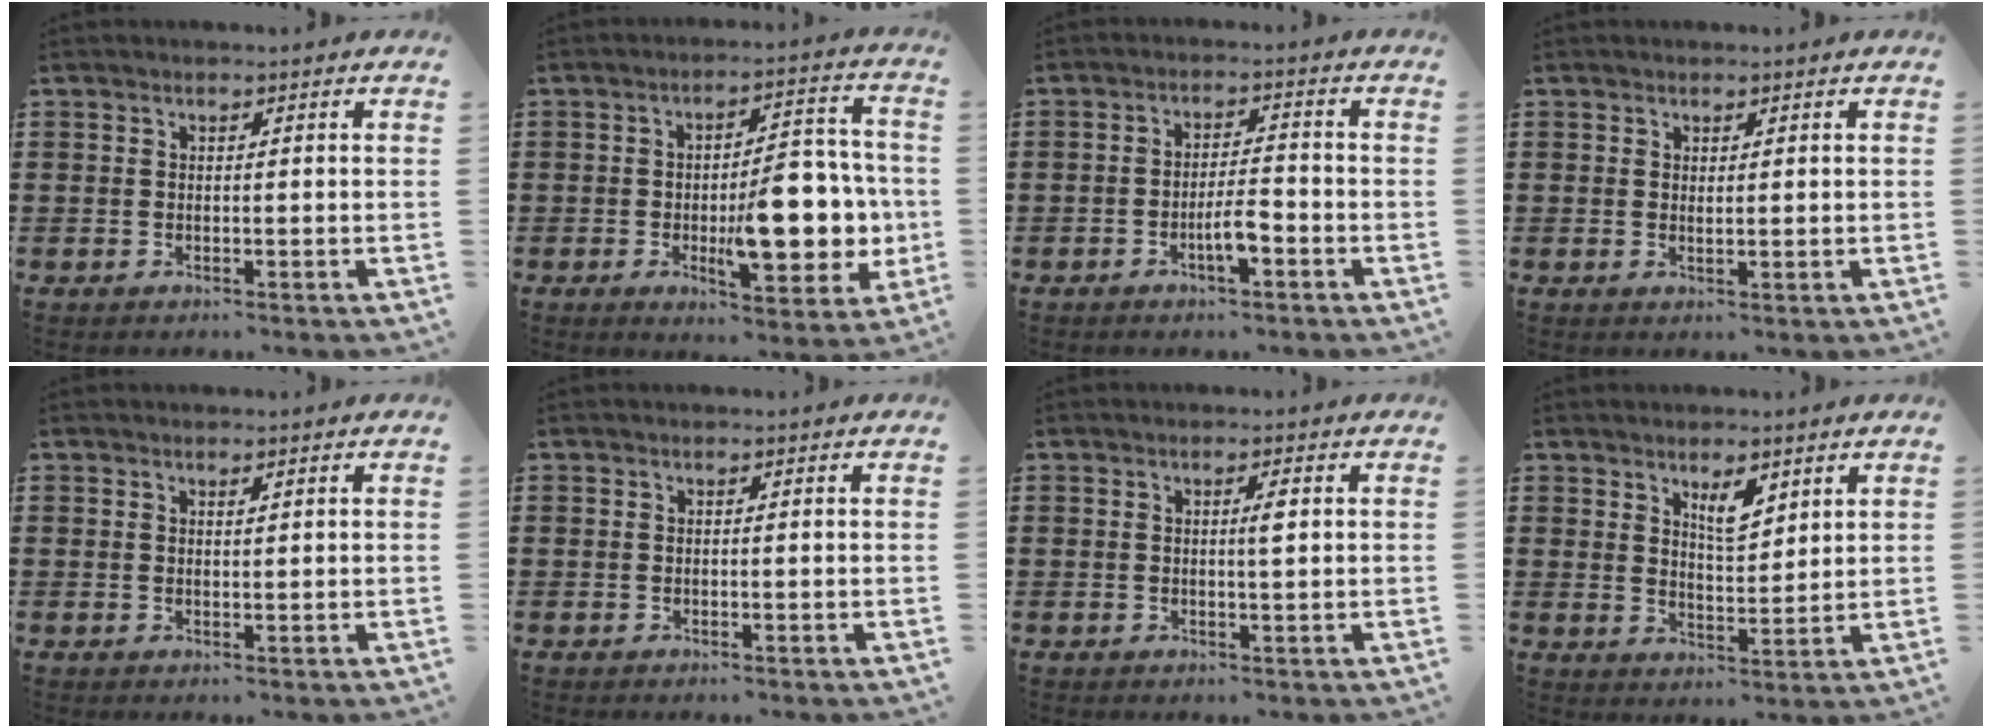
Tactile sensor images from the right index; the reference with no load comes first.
{"total": 13.2, "force": [-2.2, 5.7, 11.7], "torque": [-0.146, -0.006, -0.034]}
{"total": 4.3, "force": [-2.0, 1.2, 3.6], "torque": [-0.075, 0.001, -0.042]}
{"total": 0.8, "force": [0.7, 0.1, 0.5], "torque": [-0.010, 0.002, 0.013]}
{"total": 0.6, "force": [0.4, 0.2, 0.4], "torque": [-0.008, 0.001, 0.008]}
{"total": 0.0}
{"total": 2.0, "force": [0.4, 0.2, 1.9], "torque": [-0.037, 0.002, 0.005]}
{"total": 4.6, "force": [2.8, 1.8, 3.2], "torque": [-0.054, -0.001, 0.046]}